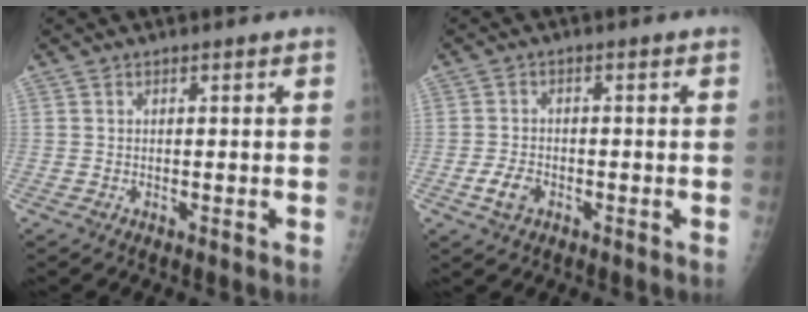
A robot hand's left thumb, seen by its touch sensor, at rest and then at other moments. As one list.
[{"total": 3.6, "force": [-1.6, 2.4, 2.2], "torque": [-0.040, 0.007, -0.028]}]